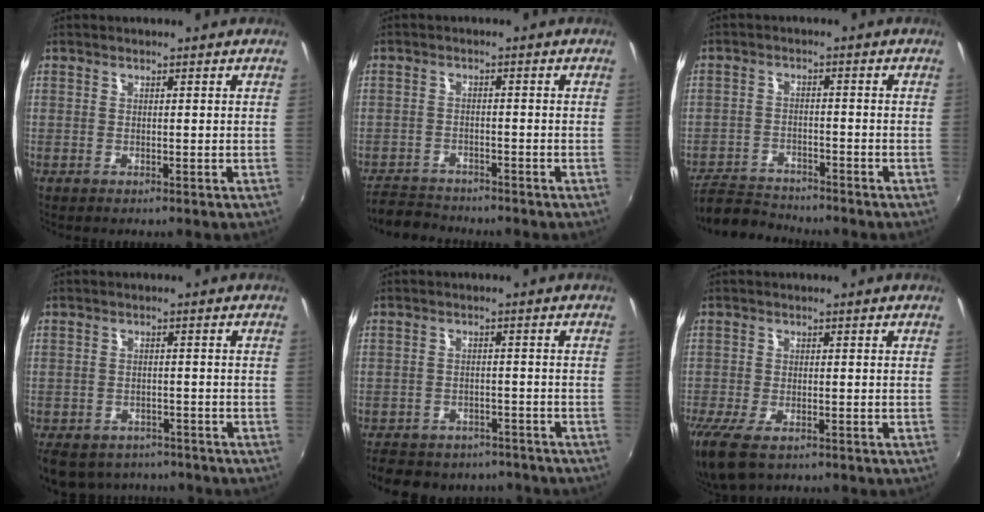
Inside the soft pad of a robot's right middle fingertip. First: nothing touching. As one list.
[{"total": 5.7, "force": [-5.4, 1.6, 0.7], "torque": [-0.038, -0.002, -0.096]}, {"total": 7.0, "force": [-6.7, 1.8, 0.9], "torque": [-0.042, 0.006, -0.119]}, {"total": 11.6, "force": [-9.2, 5.8, 4.2], "torque": [-0.106, -0.010, -0.129]}, {"total": 14.2, "force": [-11.7, 6.4, 4.9], "torque": [-0.118, 0.004, -0.155]}, {"total": 8.1, "force": [-5.4, 3.1, 5.1], "torque": [-0.121, -0.034, -0.097]}]